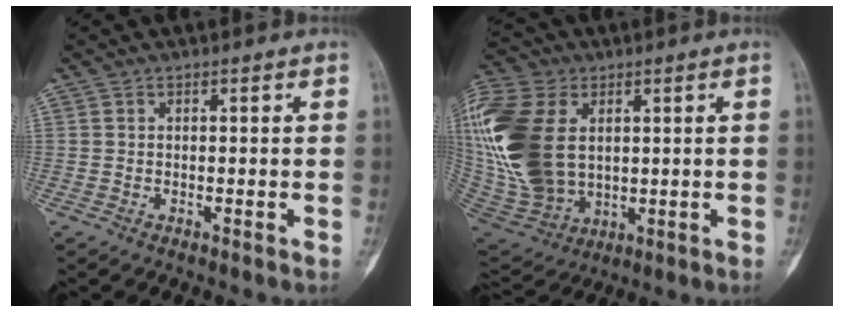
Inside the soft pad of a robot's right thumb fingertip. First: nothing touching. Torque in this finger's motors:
{"motor_torque": [-1.27, 2.58, 2.36, 0.42, 0.84]}